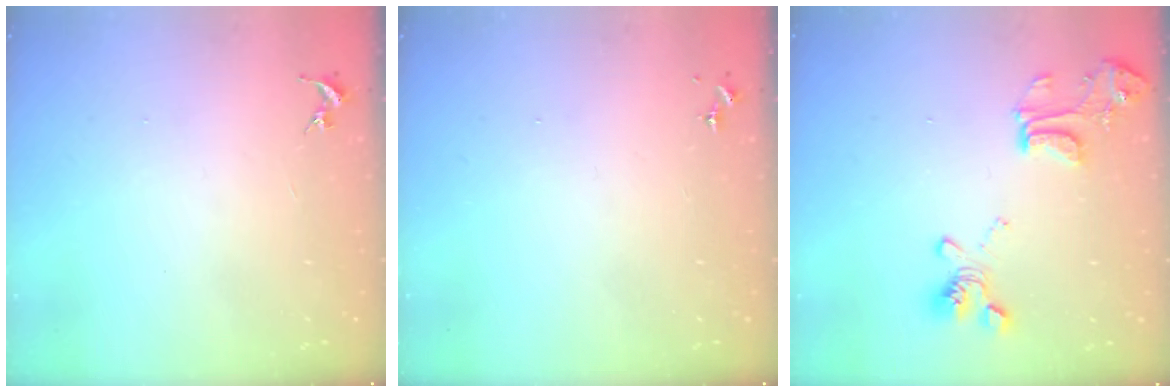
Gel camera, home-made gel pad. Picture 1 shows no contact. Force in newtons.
{"total": 0.0}
{"total": 16.0, "press": 15.9, "slide": 1.4}